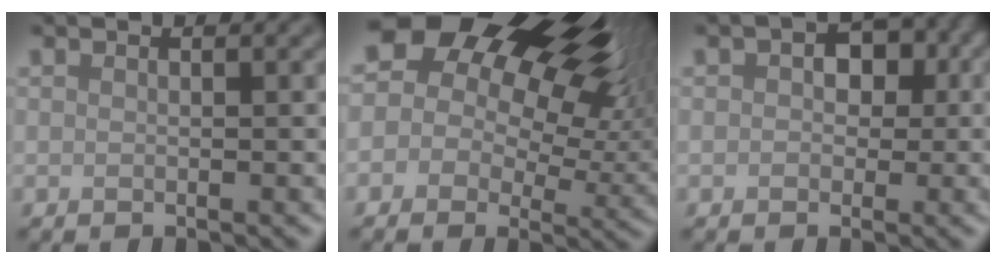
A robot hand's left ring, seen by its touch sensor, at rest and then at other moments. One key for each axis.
{"total": 20.4, "fx": 9.4, "fy": 12.6, "fz": 13.0, "tx": -0.215, "ty": 0.056, "tz": 0.142}
{"total": 3.2, "fx": 0.5, "fy": 2.4, "fz": 2.1, "tx": -0.020, "ty": 0.003, "tz": 0.001}